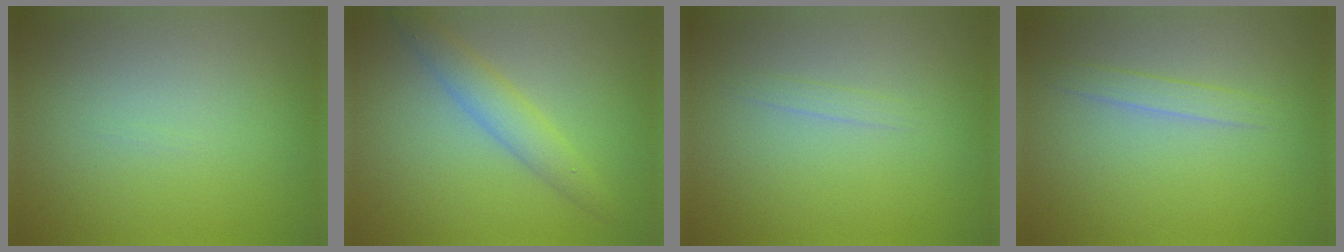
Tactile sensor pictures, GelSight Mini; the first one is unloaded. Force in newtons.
{"total": 2.9, "press": 2.9, "slide": 0.1}
{"total": 0.7, "press": 0.7, "slide": 0.1}
{"total": 1.4, "press": 1.4, "slide": 0.1}